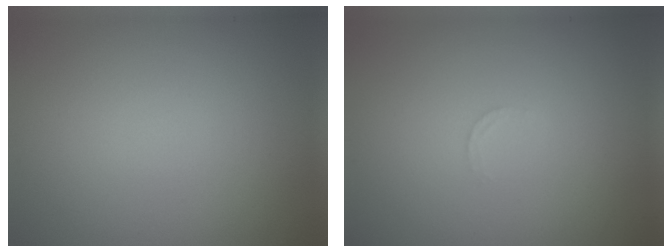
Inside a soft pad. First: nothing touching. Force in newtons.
{"total": 0.7, "press": 0.6, "slide": 0.3}